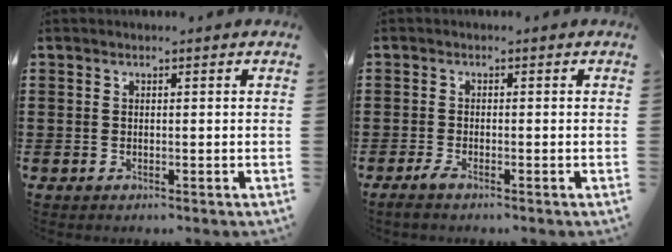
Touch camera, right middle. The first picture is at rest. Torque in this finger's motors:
{"motor_torque": [2.14, 0.00, 0.11, 0.05]}